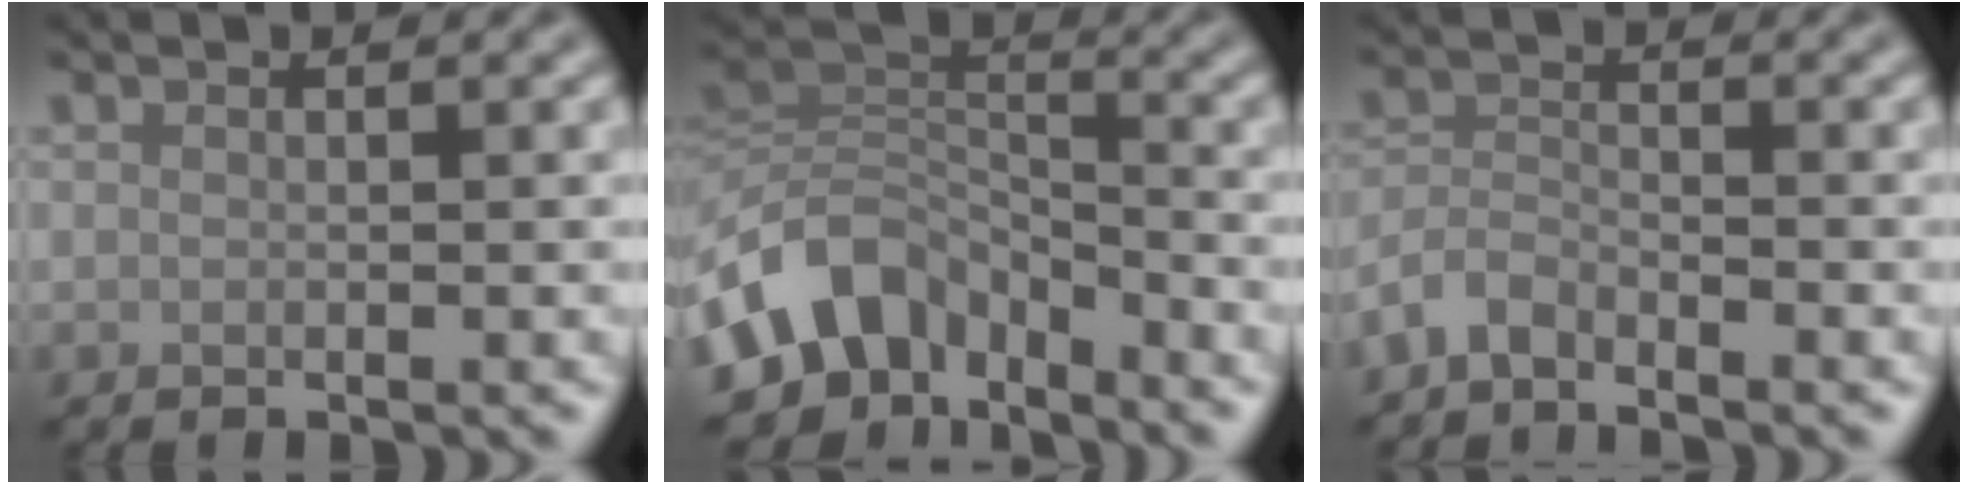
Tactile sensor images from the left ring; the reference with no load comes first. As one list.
[{"total": 7.5, "force": [-5.2, 4.5, 3.0], "torque": [-0.034, -0.002, -0.111]}, {"total": 2.4, "force": [-2.1, 0.8, 0.8], "torque": [-0.015, 0.003, -0.054]}]